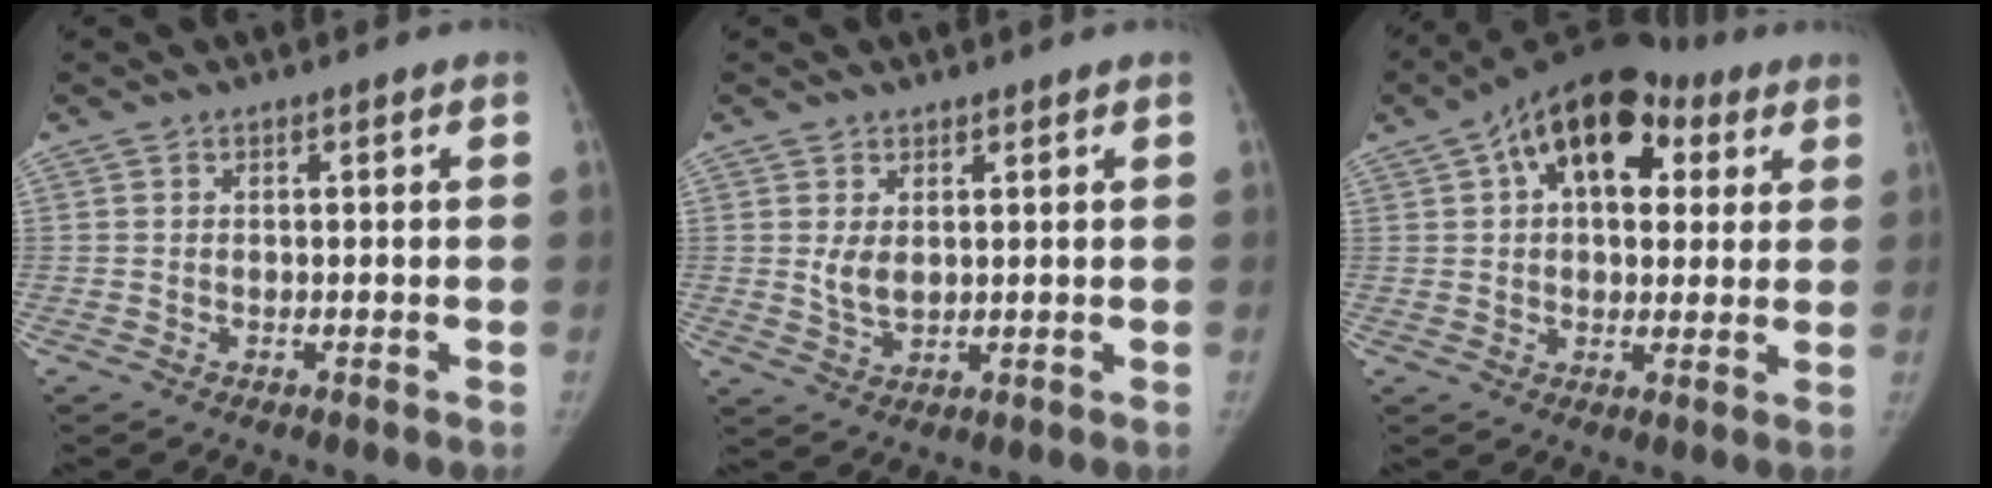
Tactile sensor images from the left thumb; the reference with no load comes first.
{"total": 3.6, "force": [1.2, 2.4, 2.3], "torque": [-0.031, -0.014, 0.028]}
{"total": 17.5, "force": [6.7, 10.7, 12.2], "torque": [-0.150, 0.022, 0.095]}